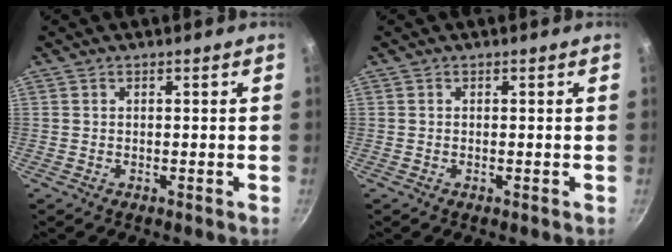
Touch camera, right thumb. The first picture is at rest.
{"total": 0.0}